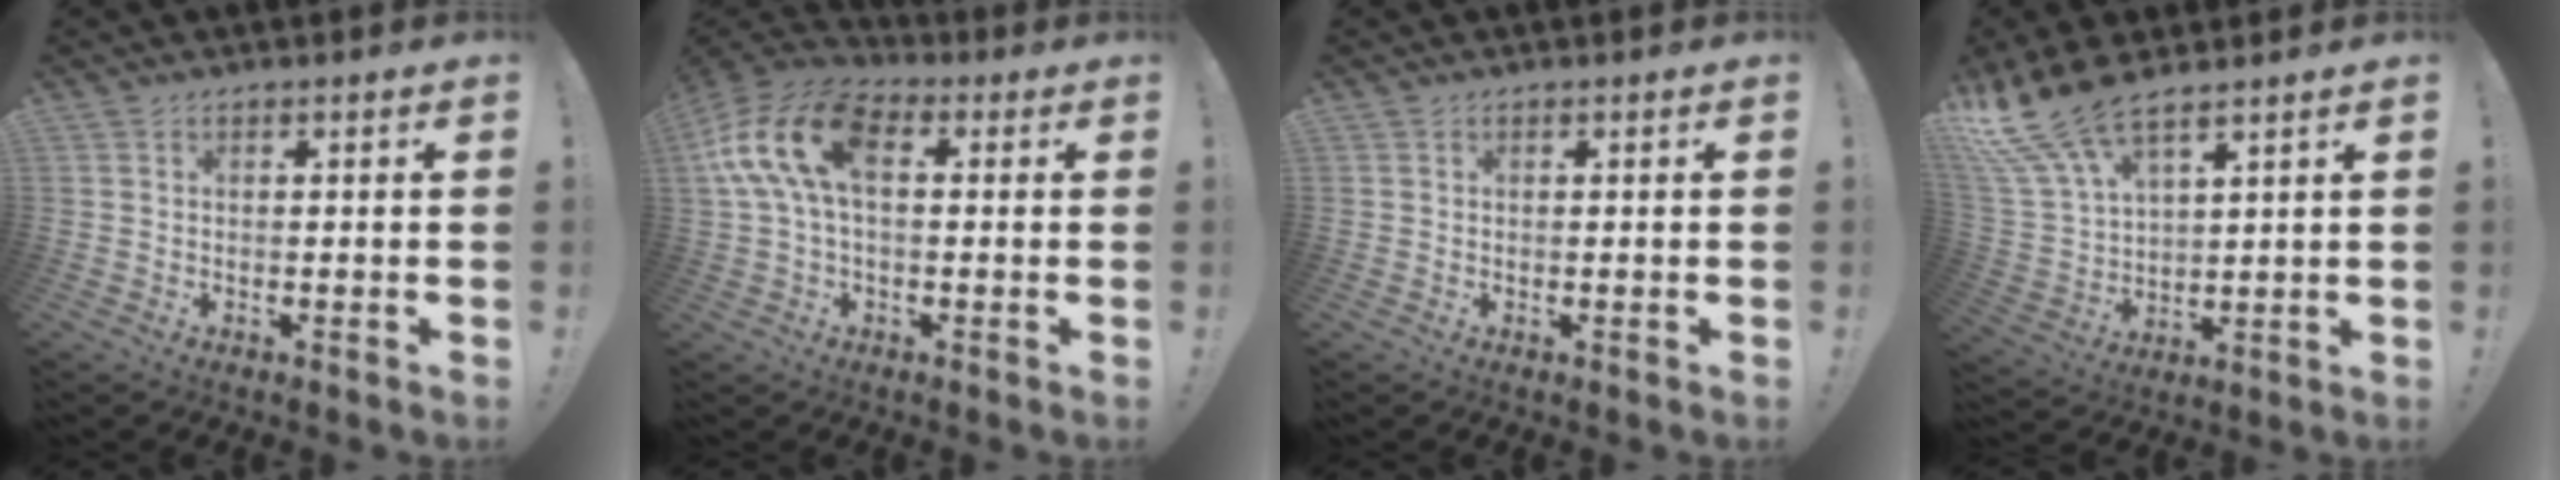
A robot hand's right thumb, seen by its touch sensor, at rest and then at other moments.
{"total": 15.8, "force": [3.6, 9.0, 12.5], "torque": [-0.245, 0.009, 0.063]}
{"total": 0.0}
{"total": 12.5, "force": [10.2, 3.6, 6.3], "torque": [-0.141, -0.058, 0.193]}